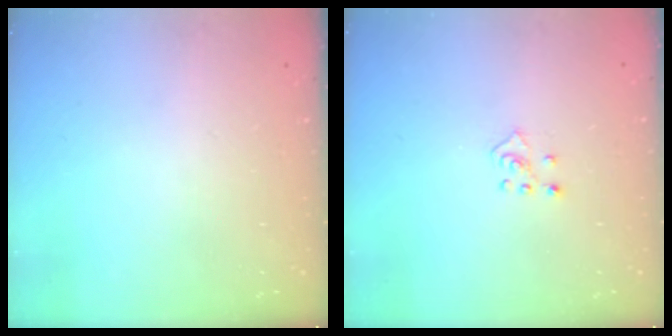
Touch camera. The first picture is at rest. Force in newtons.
{"total": 2.3, "press": 2.3, "slide": 0.5}